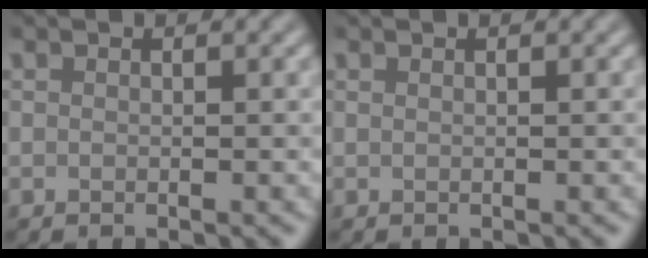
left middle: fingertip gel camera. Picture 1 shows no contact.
{"total": 0.0}